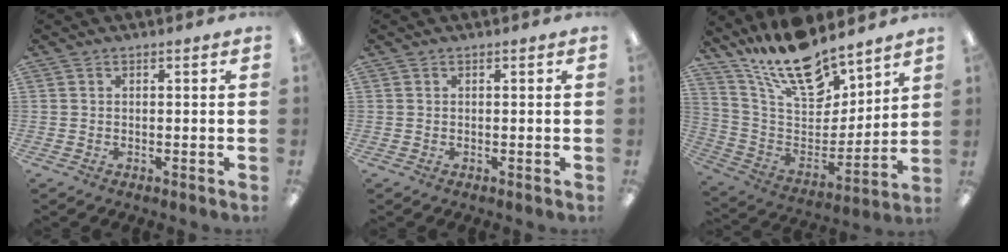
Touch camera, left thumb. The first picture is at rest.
{"total": 0.0}
{"total": 19.5, "force": [15.7, 7.4, 8.9], "torque": [-0.169, -0.102, 0.280]}